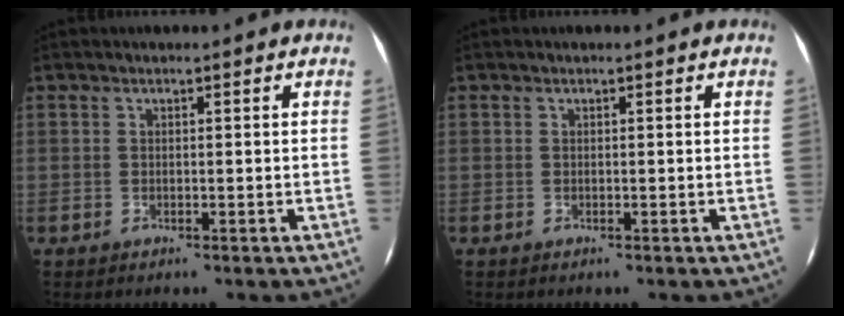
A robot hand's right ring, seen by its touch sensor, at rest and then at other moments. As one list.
[{"total": 0.0}]